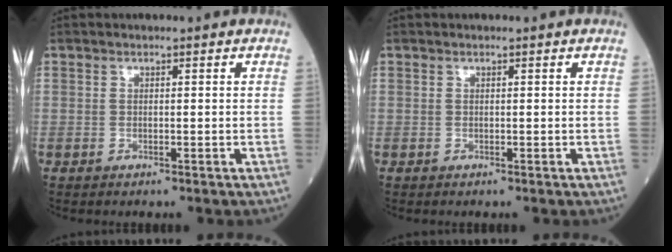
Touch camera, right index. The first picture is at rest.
{"total": 0.0}